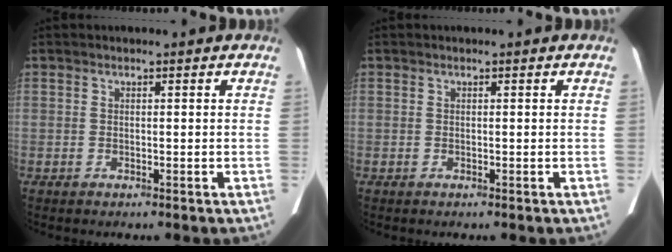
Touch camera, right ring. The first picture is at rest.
{"total": 0.0}